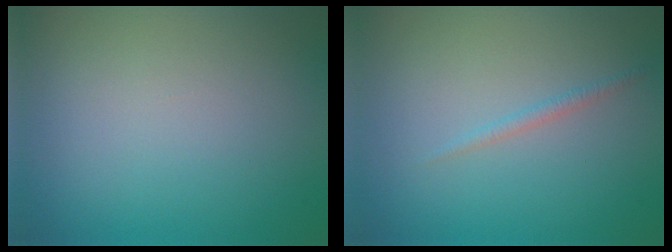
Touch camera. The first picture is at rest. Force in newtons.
{"total": 0.8, "press": 0.8, "slide": 0.1}